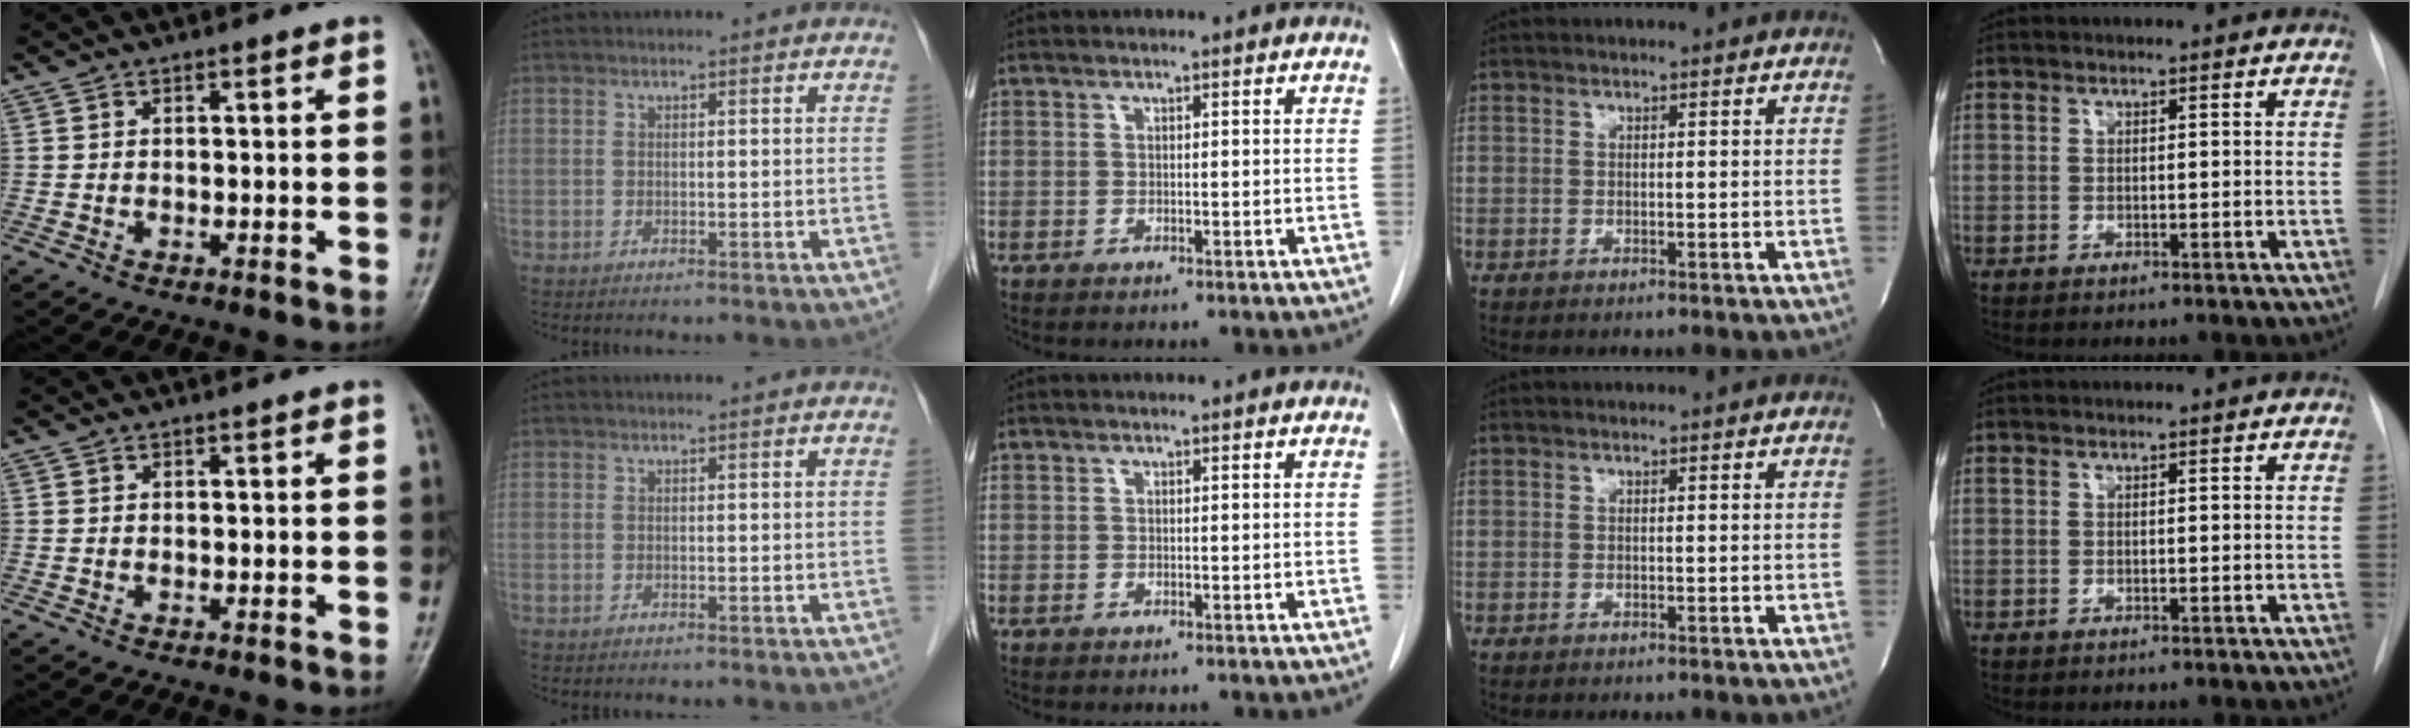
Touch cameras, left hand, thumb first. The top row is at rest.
{}